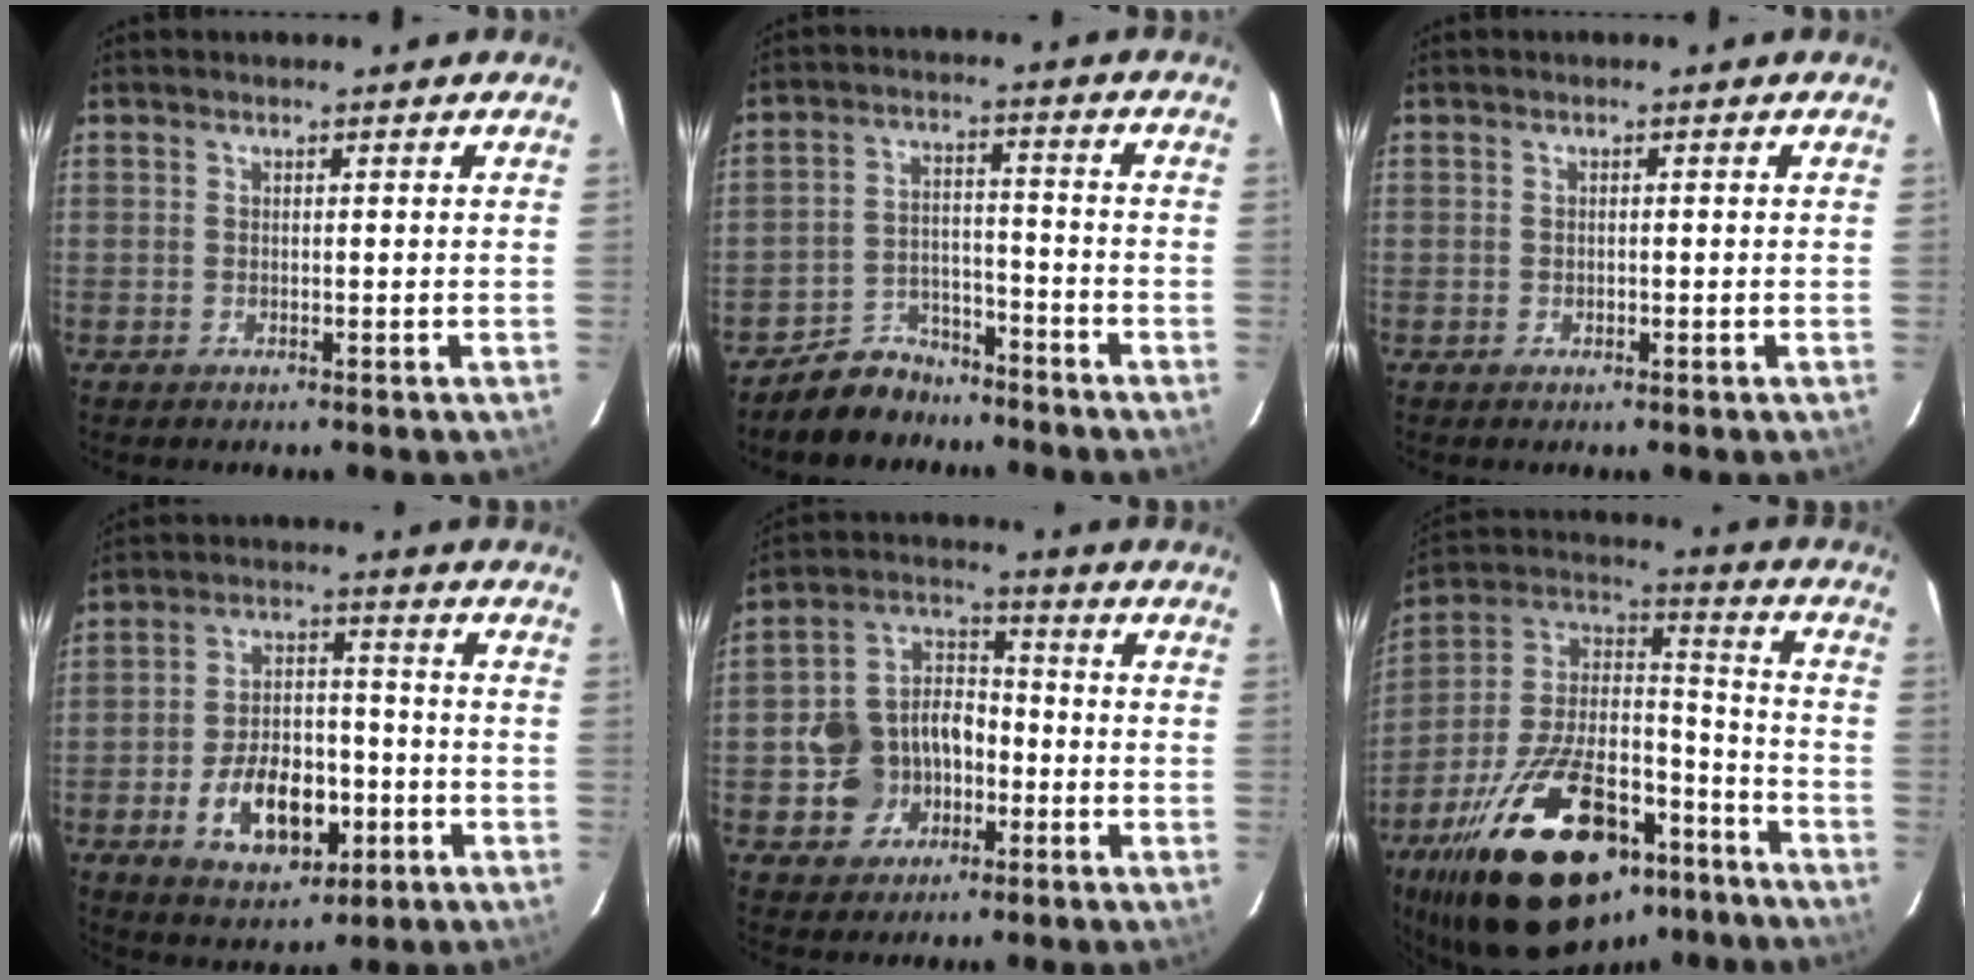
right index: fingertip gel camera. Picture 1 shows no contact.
{"total": 8.2, "force": [-6.8, 4.4, 0.9], "torque": [-0.037, 0.025, -0.105]}
{"total": 0.8, "force": [-0.2, 0.6, 0.3], "torque": [-0.004, 0.001, -0.004]}
{"total": 14.0, "force": [-5.0, 8.3, 10.1], "torque": [-0.194, 0.017, -0.063]}
{"total": 11.1, "force": [-3.6, 9.4, 4.6], "torque": [-0.109, 0.044, -0.050]}
{"total": 32.6, "force": [-20.7, 15.0, 20.2], "torque": [-0.376, 0.013, -0.313]}